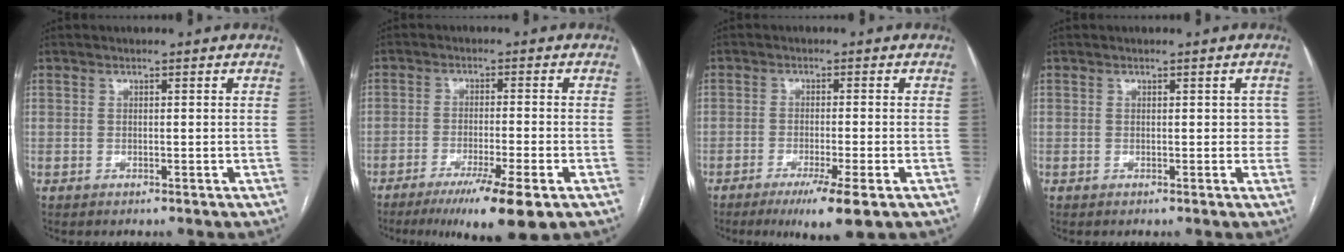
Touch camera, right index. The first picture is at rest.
{"total": 10.1, "force": [-6.2, 0.4, 8.0], "torque": [-0.126, -0.023, -0.097]}
{"total": 6.9, "force": [-4.0, 0.3, 5.7], "torque": [-0.092, -0.017, -0.061]}
{"total": 2.2, "force": [0.4, 1.4, 1.6], "torque": [-0.007, 0.011, 0.004]}